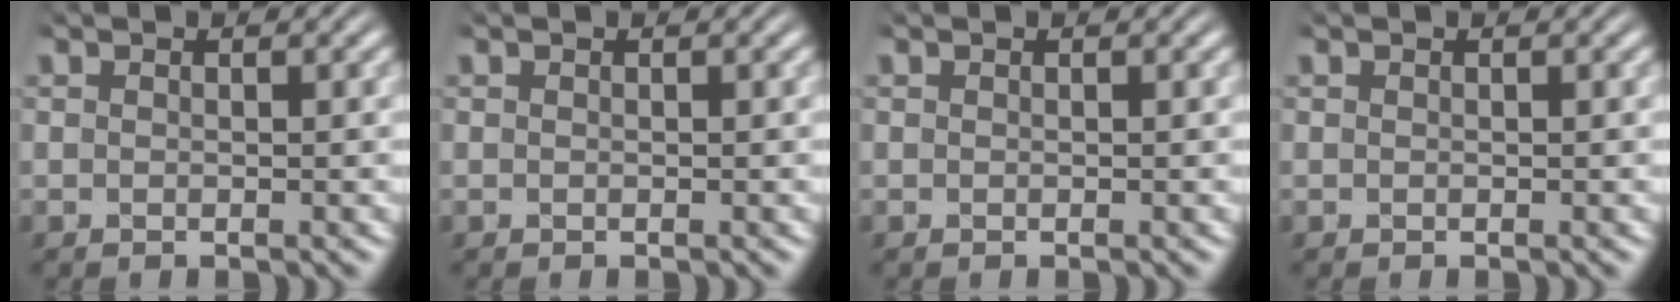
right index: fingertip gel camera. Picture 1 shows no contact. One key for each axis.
{"total": 0.0}
{"total": 0.0}
{"total": 0.0}